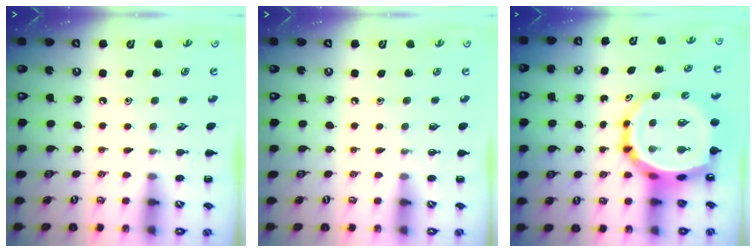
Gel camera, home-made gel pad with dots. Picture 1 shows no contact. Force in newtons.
{"total": 0.0}
{"total": 13.9, "press": 13.3, "slide": 3.9}